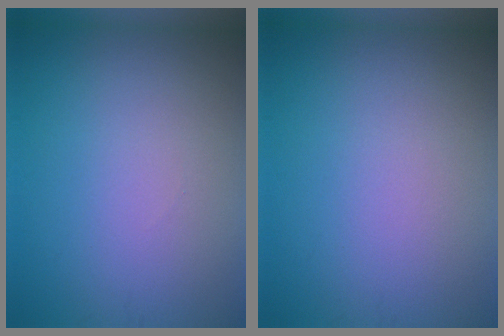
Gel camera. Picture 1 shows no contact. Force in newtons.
{"total": 0.0}